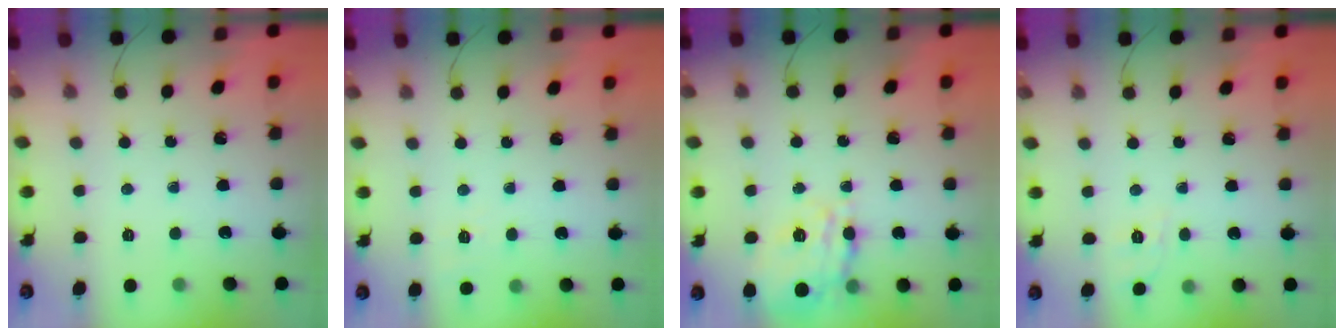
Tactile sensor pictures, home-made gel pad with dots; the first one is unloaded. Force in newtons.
{"total": 3.7, "press": 3.1, "slide": 2.0}
{"total": 14.6, "press": 14.5, "slide": 2.1}
{"total": 4.8, "press": 4.3, "slide": 2.1}